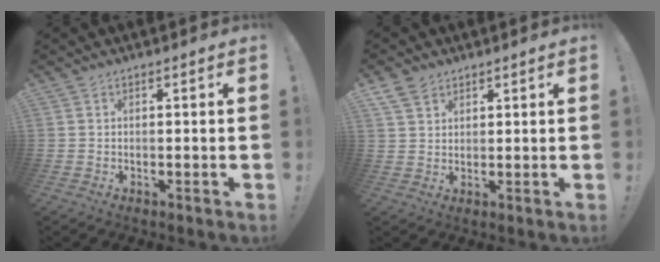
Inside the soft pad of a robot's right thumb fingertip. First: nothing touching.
{"total": 4.7, "force": [3.2, 3.0, 1.6], "torque": [-0.027, -0.013, 0.062]}